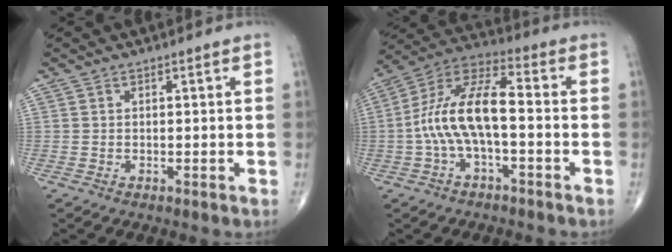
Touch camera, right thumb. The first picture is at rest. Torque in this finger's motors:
{"motor_torque": [0.26, 0.30, 1.31, -0.05, 0.25]}